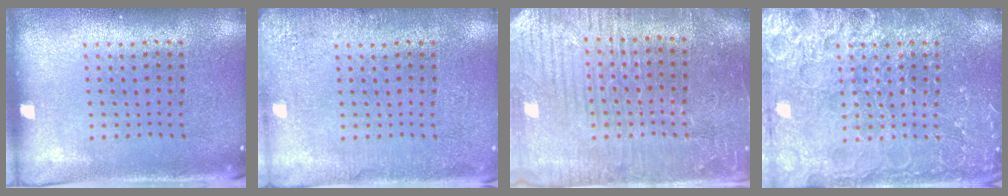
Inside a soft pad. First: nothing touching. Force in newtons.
{"total": 2.5, "press": 2.4, "slide": 0.5}
{"total": 4.2, "press": 3.9, "slide": 1.4}
{"total": 6.9, "press": 6.8, "slide": 0.9}